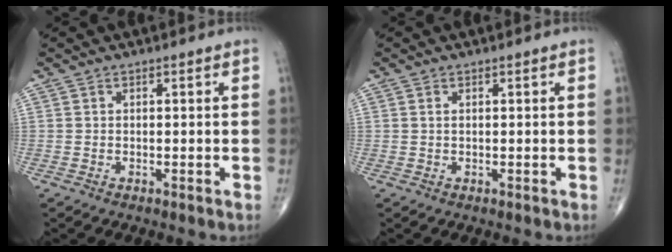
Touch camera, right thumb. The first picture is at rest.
{"total": 0.6, "force": [0.2, 0.2, 0.5], "torque": [-0.015, 0.003, 0.004]}